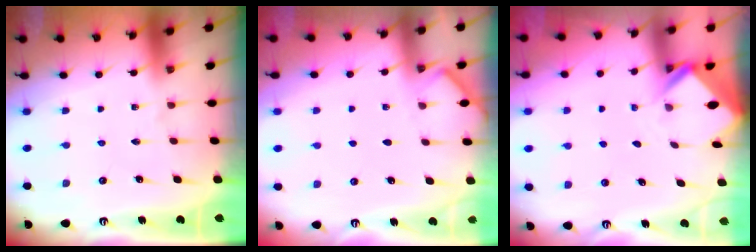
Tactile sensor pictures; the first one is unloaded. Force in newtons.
{"total": 2.8, "press": 2.8, "slide": 0.4}
{"total": 2.5, "press": 2.5, "slide": 0.2}